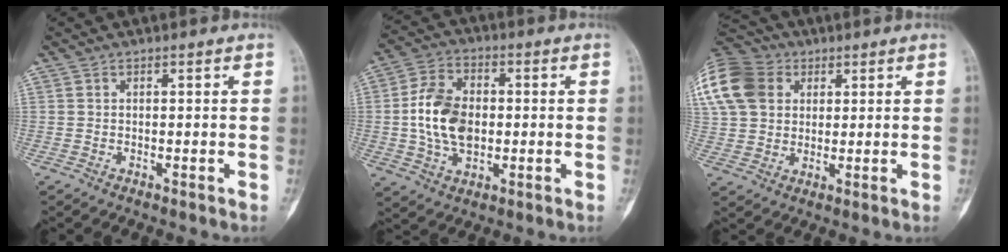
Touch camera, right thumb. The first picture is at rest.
{"total": 12.4, "force": [-0.2, 8.3, 9.3], "torque": [-0.158, 0.011, -0.004]}
{"total": 22.3, "force": [7.6, 17.1, 12.0], "torque": [-0.294, 0.053, 0.147]}